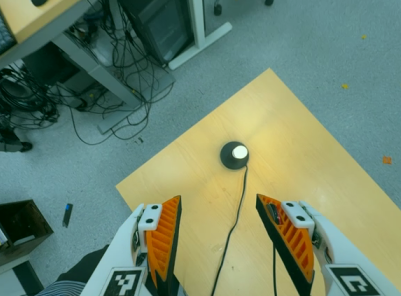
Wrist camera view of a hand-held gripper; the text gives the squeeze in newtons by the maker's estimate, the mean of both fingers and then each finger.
{"total": 0.0}